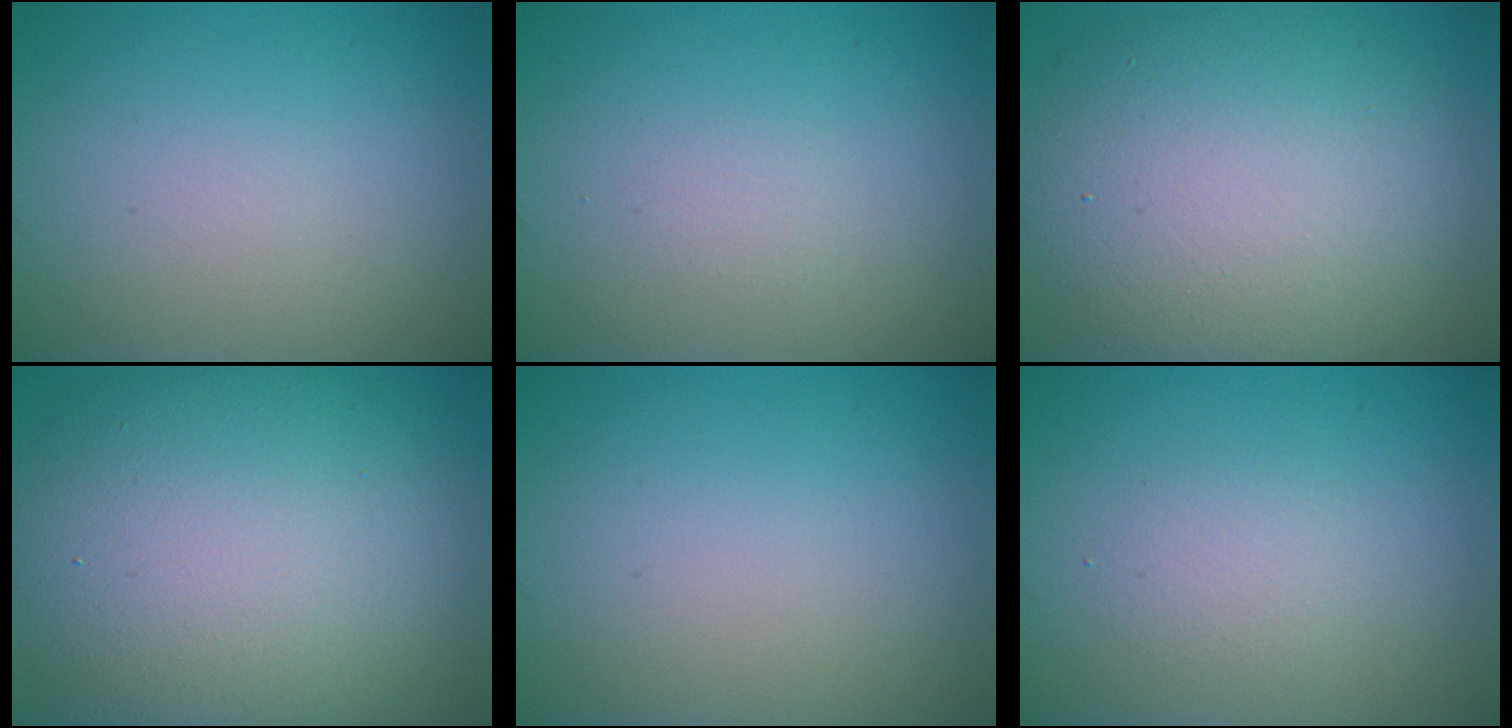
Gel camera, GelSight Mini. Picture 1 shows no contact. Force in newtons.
{"total": 0.6, "press": 0.6, "slide": 0.0}
{"total": 11.3, "press": 11.3, "slide": 0.9}
{"total": 14.6, "press": 14.5, "slide": 0.7}
{"total": 0.0}
{"total": 1.5, "press": 1.5, "slide": 0.1}